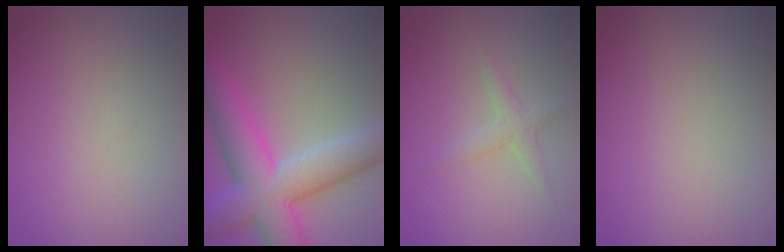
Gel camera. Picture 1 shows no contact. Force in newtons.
{"total": 9.6, "press": 9.6, "slide": 0.3}
{"total": 1.6, "press": 1.6, "slide": 0.1}
{"total": 0.0}